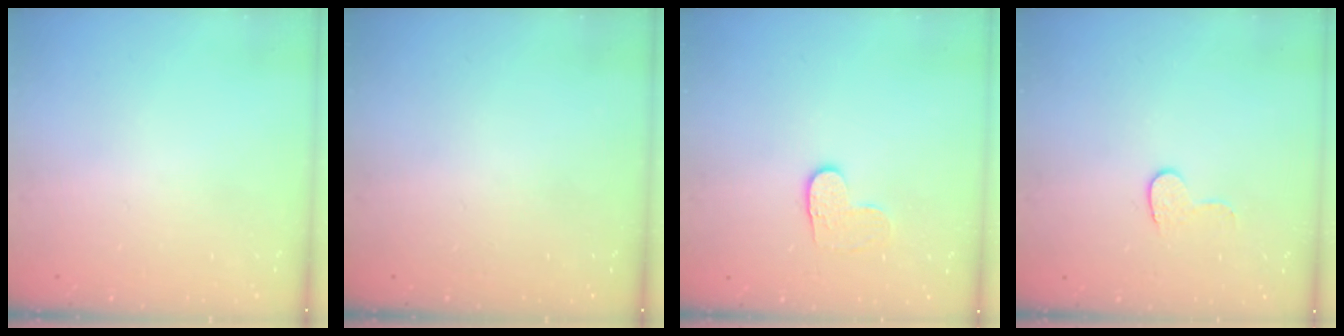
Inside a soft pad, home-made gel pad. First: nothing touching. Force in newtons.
{"total": 0.0}
{"total": 4.3, "press": 4.3, "slide": 0.5}
{"total": 5.4, "press": 5.4, "slide": 0.5}